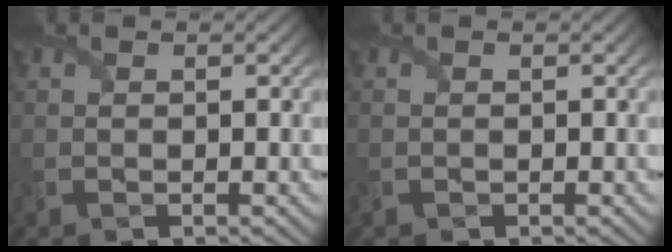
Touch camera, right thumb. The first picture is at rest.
{"total": 0.0}